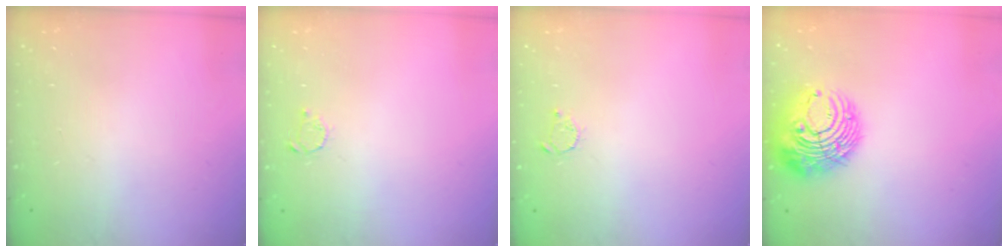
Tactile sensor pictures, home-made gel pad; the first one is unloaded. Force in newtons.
{"total": 2.1, "press": 2.1, "slide": 0.3}
{"total": 2.2, "press": 2.2, "slide": 0.3}
{"total": 13.0, "press": 13.0, "slide": 1.3}